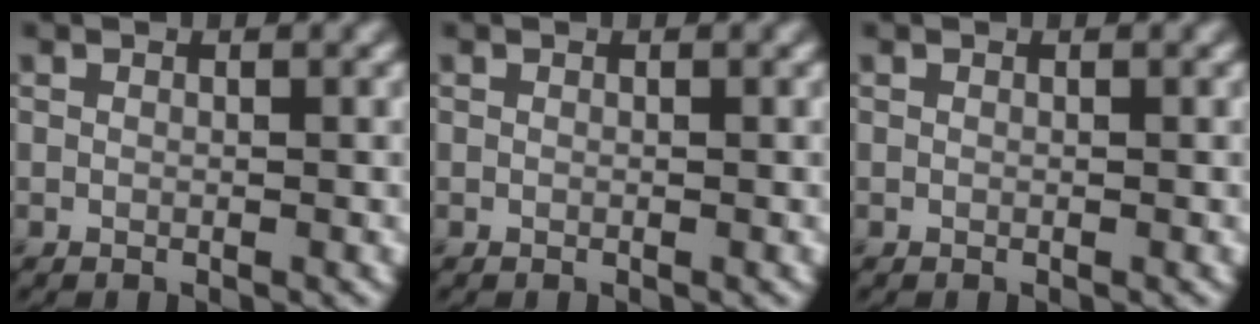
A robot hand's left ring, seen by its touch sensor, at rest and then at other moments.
{"total": 0.0}
{"total": 0.0}